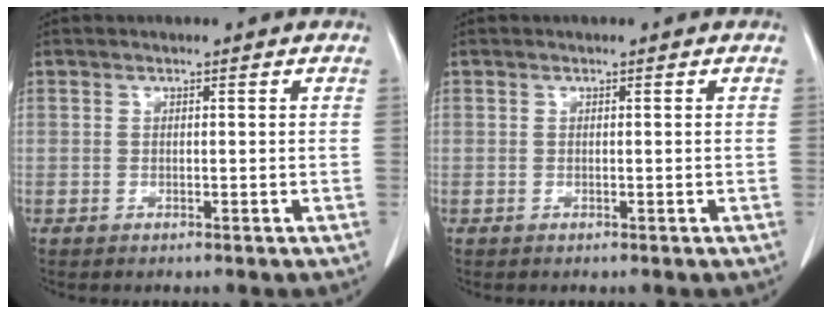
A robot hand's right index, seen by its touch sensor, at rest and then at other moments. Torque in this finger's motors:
{"motor_torque": [0.00, 0.00, 0.00, 0.00]}